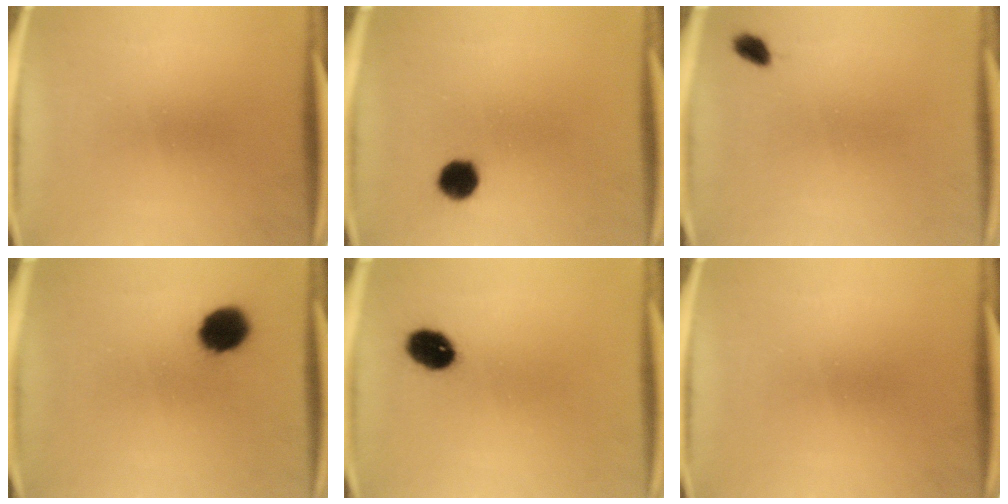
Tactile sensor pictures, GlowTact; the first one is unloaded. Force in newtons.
{"total": 5.3}
{"total": 1.9}
{"total": 8.6}
{"total": 6.9}
{"total": 0.0}